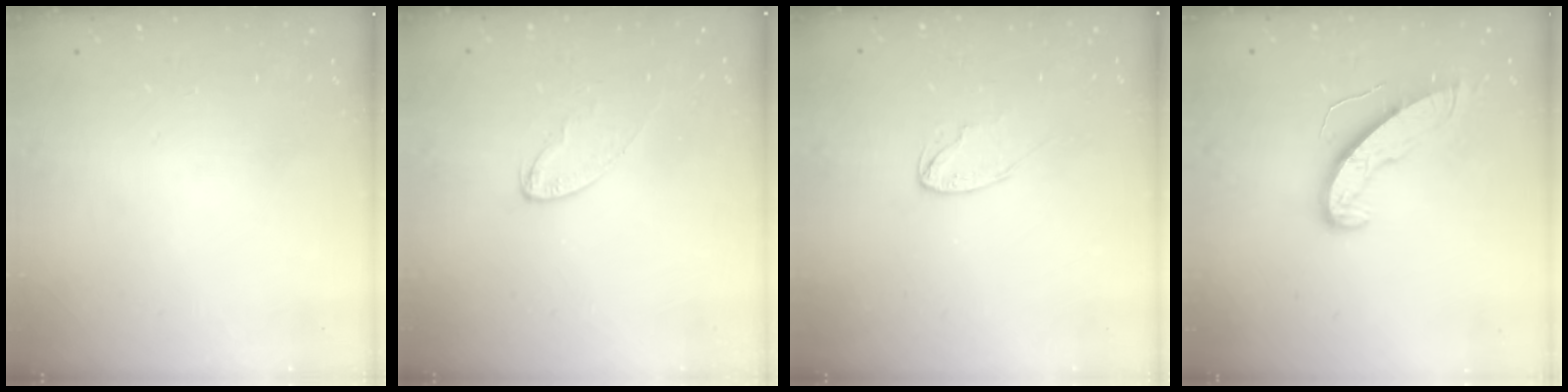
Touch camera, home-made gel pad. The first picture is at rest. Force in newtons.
{"total": 5.0, "press": 5.0, "slide": 0.4}
{"total": 5.2, "press": 5.2, "slide": 0.4}
{"total": 10.5, "press": 10.5, "slide": 0.5}